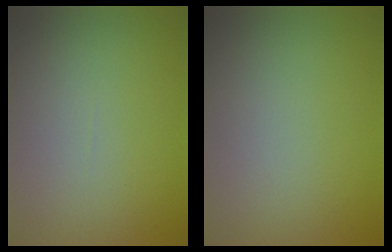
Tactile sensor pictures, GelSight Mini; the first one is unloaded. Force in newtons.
{"total": 0.0}